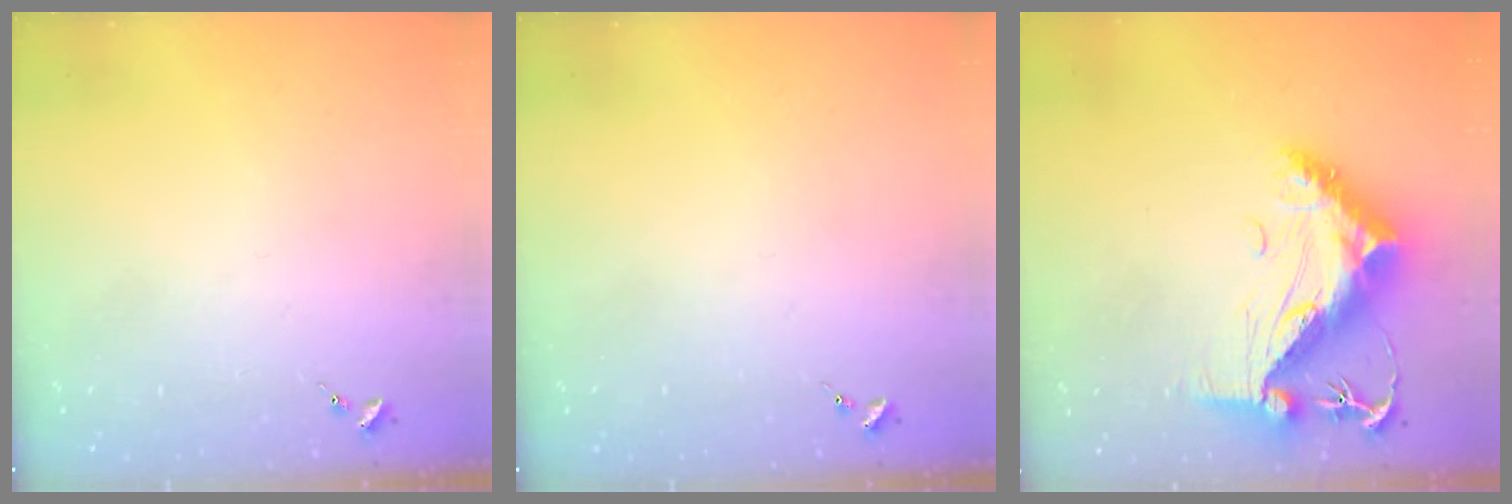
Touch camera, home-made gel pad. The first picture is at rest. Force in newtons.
{"total": 0.0}
{"total": 19.4, "press": 19.3, "slide": 1.7}